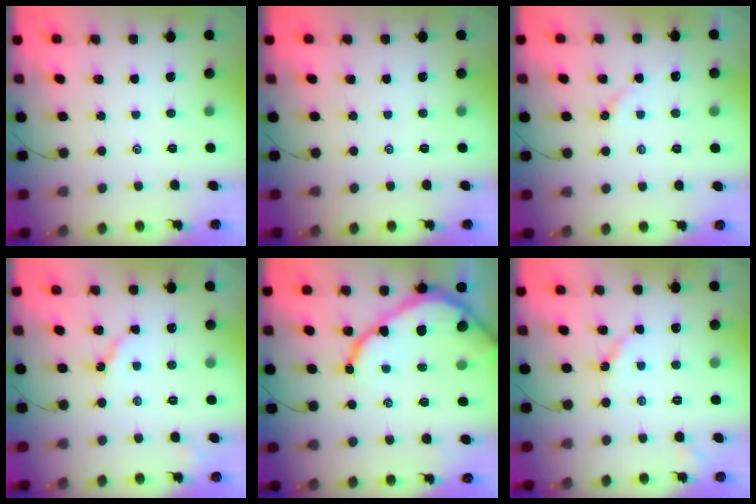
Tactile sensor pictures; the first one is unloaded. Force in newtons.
{"total": 0.0}
{"total": 3.9, "press": 3.9, "slide": 0.6}
{"total": 4.9, "press": 4.8, "slide": 0.4}
{"total": 11.9, "press": 11.8, "slide": 1.3}
{"total": 3.6, "press": 3.6, "slide": 0.3}